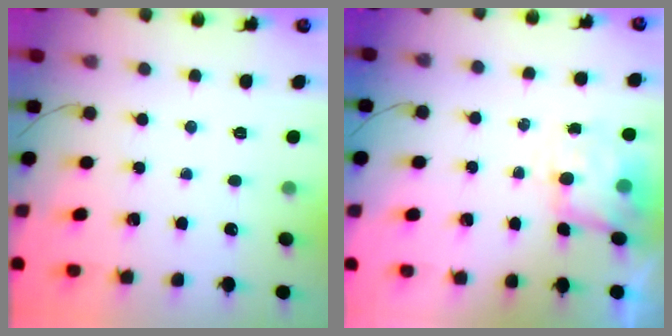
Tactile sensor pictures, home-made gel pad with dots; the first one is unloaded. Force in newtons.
{"total": 5.3, "press": 5.2, "slide": 1.1}